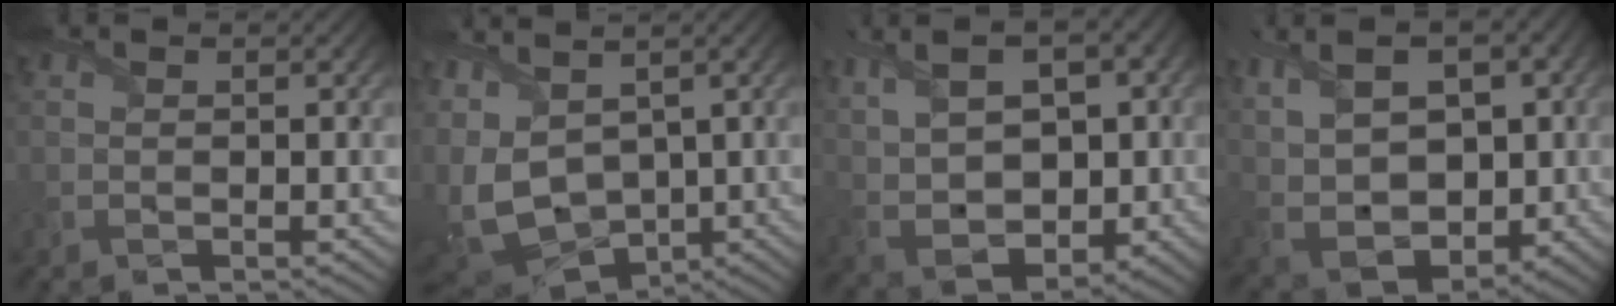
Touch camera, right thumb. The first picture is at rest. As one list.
[{"total": 13.1, "force": [0.0, 8.4, 10.1], "torque": [-0.283, -0.017, 0.027]}, {"total": 11.4, "force": [2.4, 7.0, 8.6], "torque": [-0.188, 0.006, 0.054]}, {"total": 12.8, "force": [2.4, 8.1, 9.6], "torque": [-0.195, 0.010, 0.052]}]